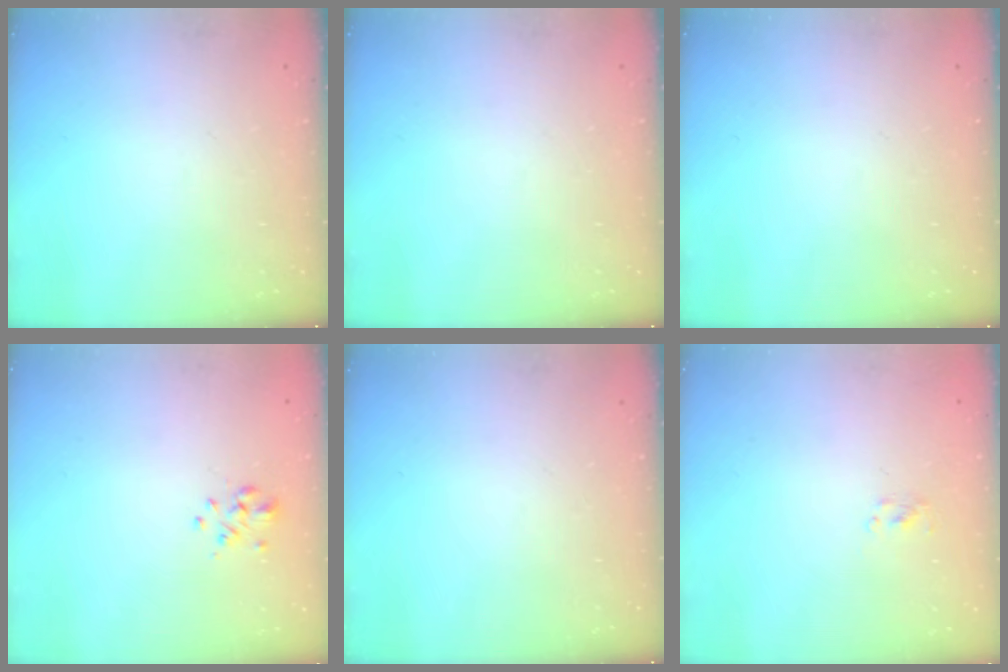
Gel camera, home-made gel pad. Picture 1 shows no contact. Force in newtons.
{"total": 0.0}
{"total": 0.0}
{"total": 2.3, "press": 1.9, "slide": 1.2}
{"total": 0.0}
{"total": 1.8, "press": 1.6, "slide": 0.8}